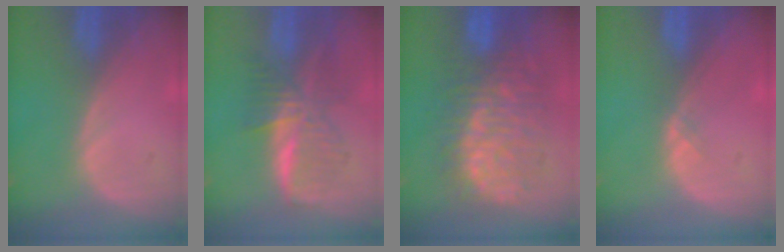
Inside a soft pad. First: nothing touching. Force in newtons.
{"total": 6.7, "press": 6.7, "slide": 0.2}
{"total": 12.0, "press": 11.9, "slide": 1.3}
{"total": 0.8, "press": 0.5, "slide": 0.6}